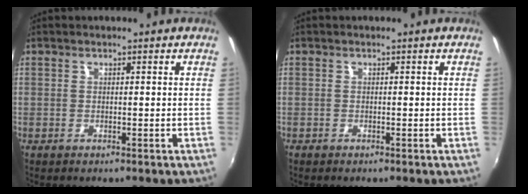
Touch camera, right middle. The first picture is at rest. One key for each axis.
{"total": 0.0}